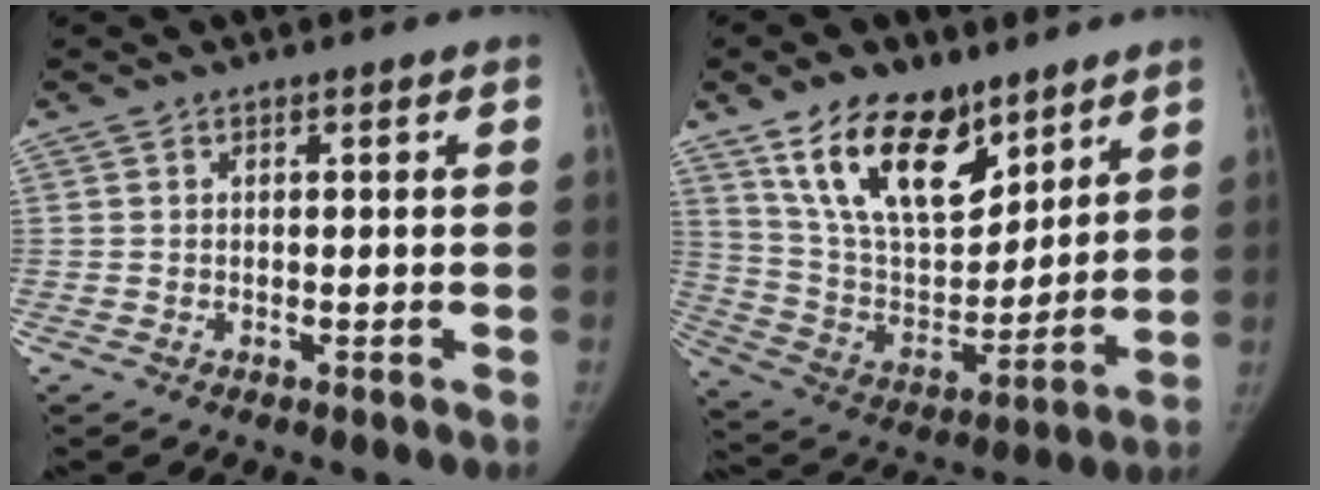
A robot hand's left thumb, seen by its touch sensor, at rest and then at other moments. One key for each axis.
{"total": 19.7, "fx": 12.4, "fy": 10.3, "fz": 11.3, "tx": -0.152, "ty": -0.061, "tz": 0.235}